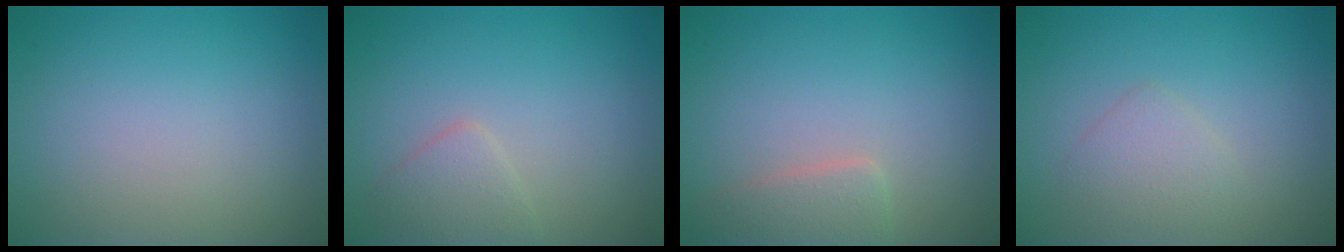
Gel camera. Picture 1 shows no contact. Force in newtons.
{"total": 1.9, "press": 1.9, "slide": 0.0}
{"total": 2.0, "press": 2.0, "slide": 0.2}
{"total": 1.8, "press": 1.8, "slide": 0.1}